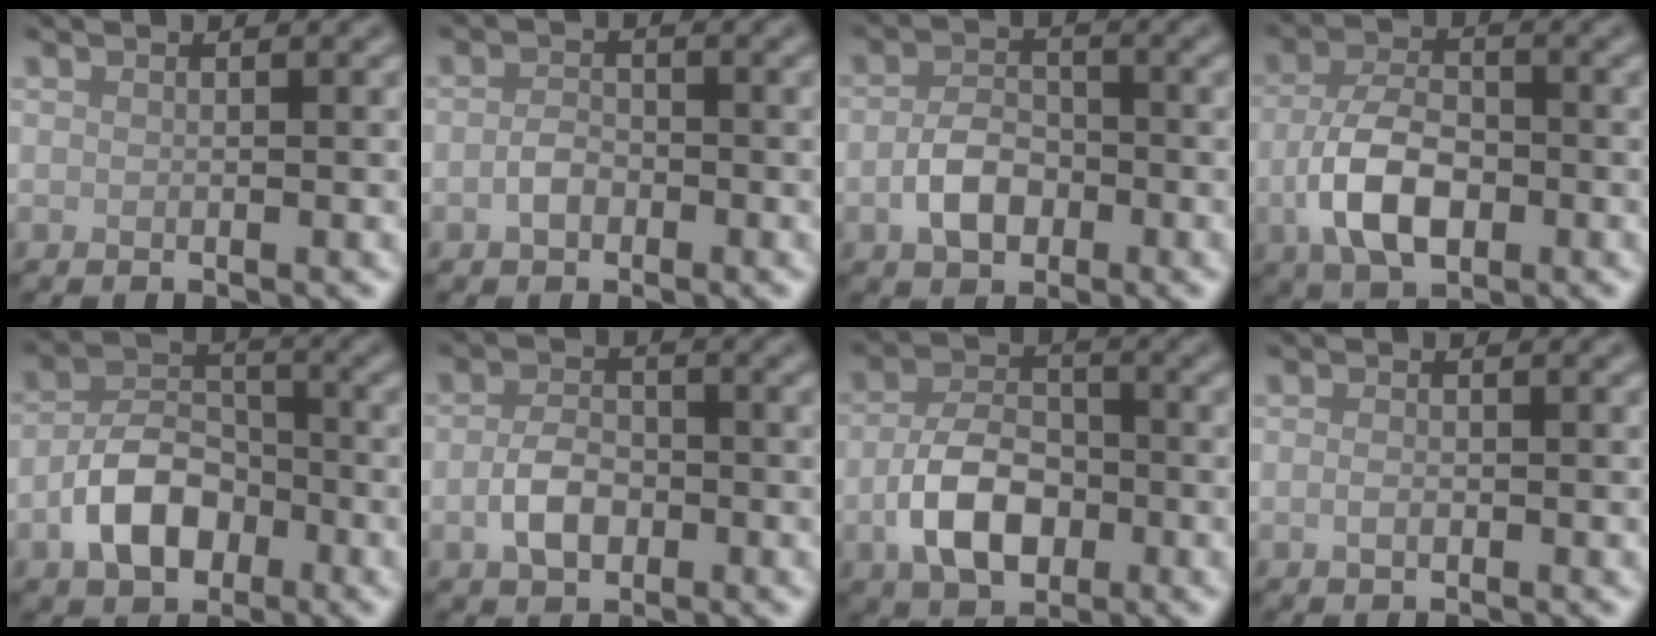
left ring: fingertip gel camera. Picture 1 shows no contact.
{"total": 1.8, "force": [-0.8, 1.2, 1.1], "torque": [-0.023, 0.003, -0.018]}
{"total": 3.7, "force": [-1.2, 2.5, 2.4], "torque": [-0.046, 0.003, -0.027]}
{"total": 6.1, "force": [-2.0, 3.4, 4.7], "torque": [-0.093, -0.001, -0.044]}
{"total": 5.6, "force": [-2.5, 3.7, 3.5], "torque": [-0.062, 0.006, -0.051]}
{"total": 3.3, "force": [-0.9, 2.1, 2.3], "torque": [-0.046, 0.001, -0.021]}
{"total": 6.0, "force": [-1.9, 3.8, 4.3], "torque": [-0.083, 0.000, -0.040]}
{"total": 0.9, "force": [-0.3, 0.5, 0.7], "torque": [-0.016, -0.001, -0.005]}